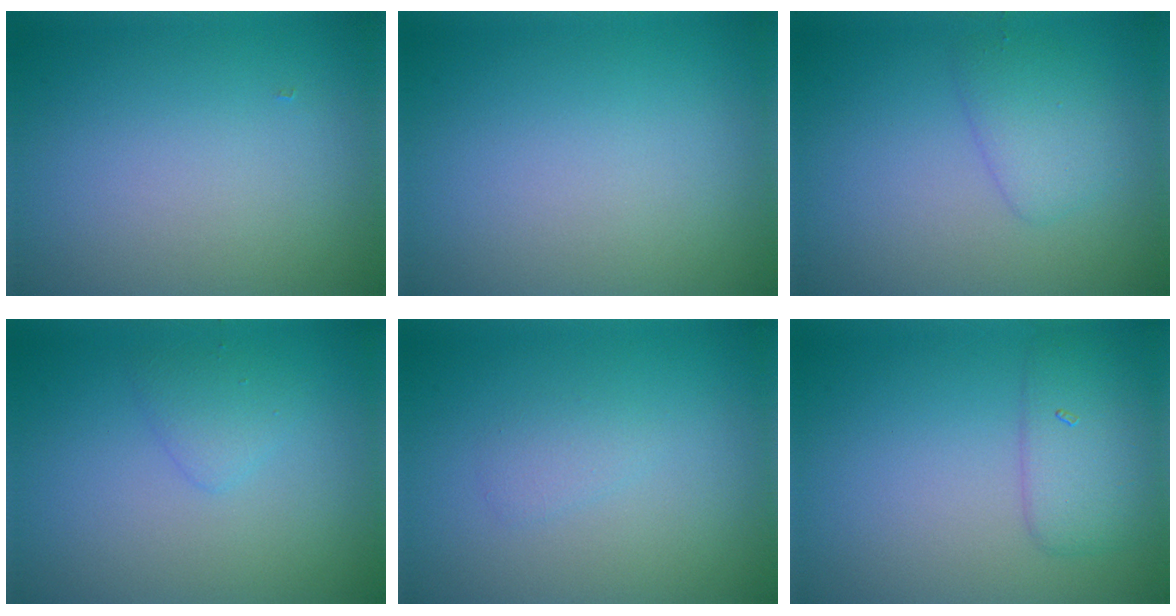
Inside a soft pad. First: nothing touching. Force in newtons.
{"total": 0.0}
{"total": 2.2, "press": 2.2, "slide": 0.2}
{"total": 1.5, "press": 1.5, "slide": 0.0}
{"total": 1.0, "press": 1.0, "slide": 0.1}
{"total": 3.1, "press": 3.1, "slide": 0.1}